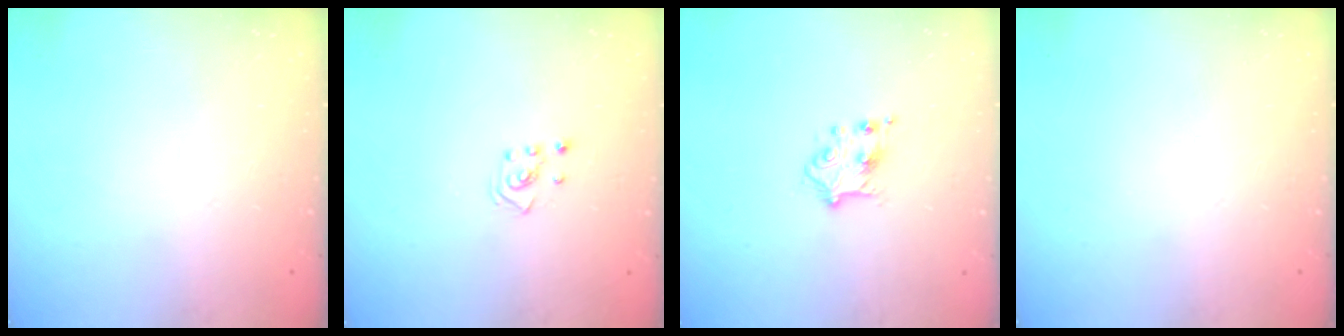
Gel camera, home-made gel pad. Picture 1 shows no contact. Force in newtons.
{"total": 2.1, "press": 1.9, "slide": 0.8}
{"total": 5.5, "press": 5.4, "slide": 1.0}
{"total": 0.0}